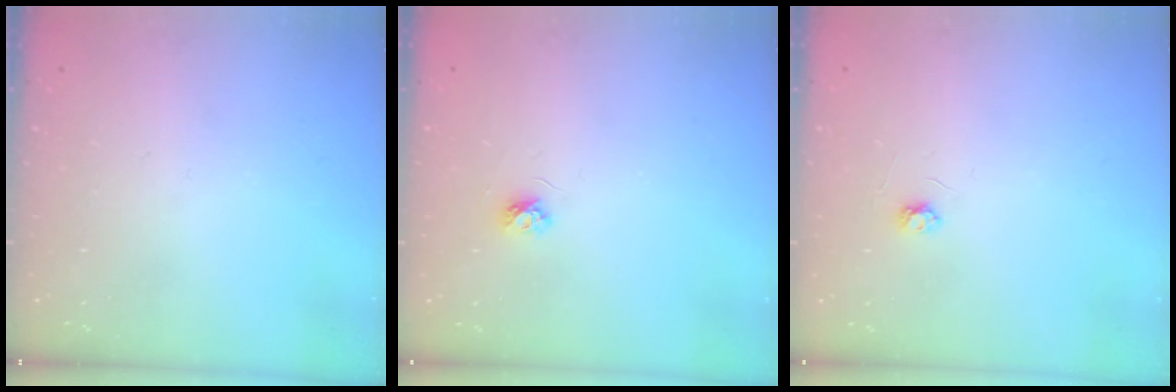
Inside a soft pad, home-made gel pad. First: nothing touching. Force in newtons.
{"total": 3.7, "press": 3.7, "slide": 0.4}
{"total": 2.6, "press": 2.6, "slide": 0.3}